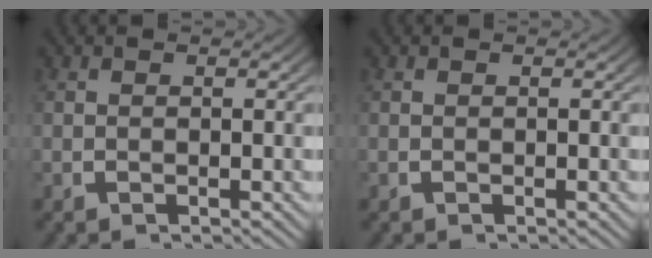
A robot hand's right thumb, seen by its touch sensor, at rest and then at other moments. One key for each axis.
{"total": 0.0}